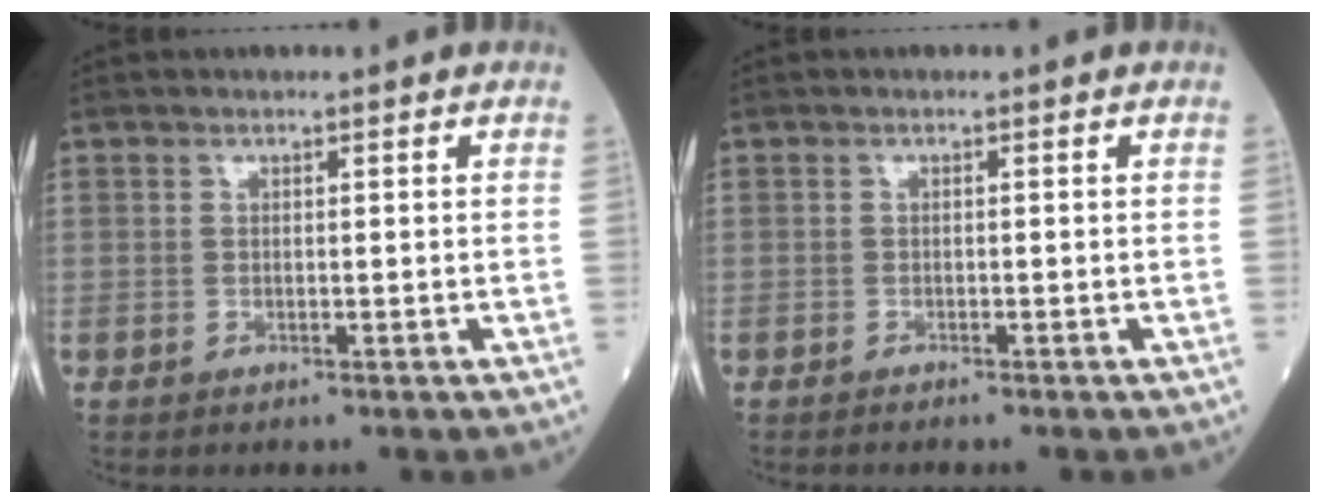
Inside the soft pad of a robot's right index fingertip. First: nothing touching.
{"total": 0.8, "force": [-0.8, -0.1, 0.3], "torque": [-0.006, -0.001, -0.012]}